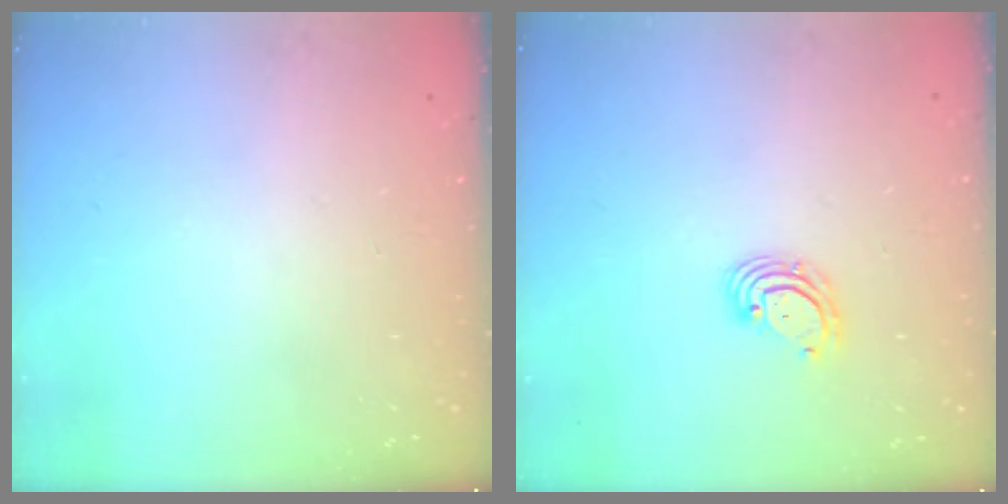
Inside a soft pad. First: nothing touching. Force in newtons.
{"total": 4.5, "press": 4.5, "slide": 0.5}